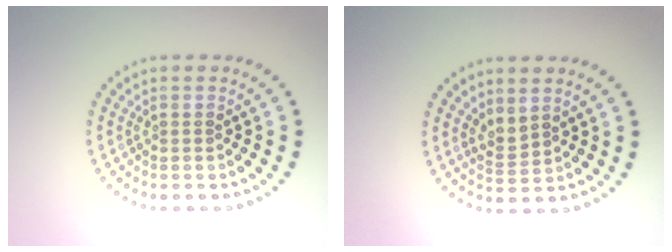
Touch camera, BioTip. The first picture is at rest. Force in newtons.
{"total": 1.7, "press": 1.2, "slide": 1.1}